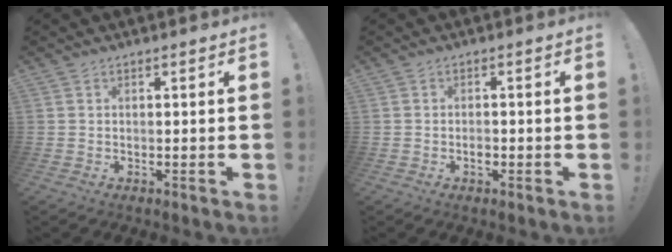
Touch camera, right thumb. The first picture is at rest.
{"total": 1.9, "force": [-1.0, 1.1, 1.1], "torque": [-0.013, -0.001, -0.018]}